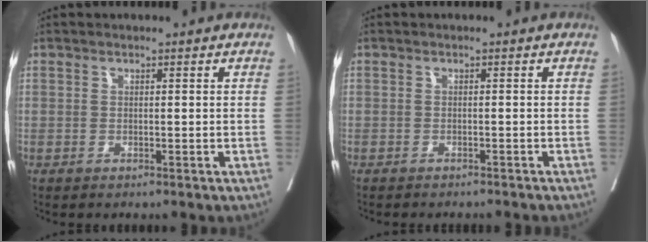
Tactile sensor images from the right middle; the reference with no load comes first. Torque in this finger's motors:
{"motor_torque": [0.99, -1.15, 0.37, 0.14]}